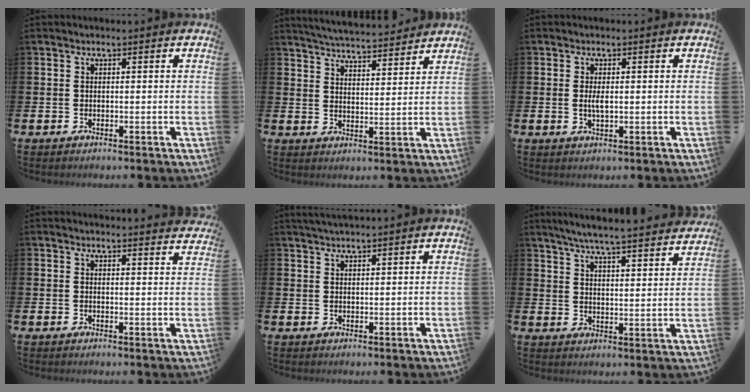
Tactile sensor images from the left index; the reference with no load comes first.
{"total": 5.3, "force": [5.3, 0.2, 0.5], "torque": [-0.023, -0.038, 0.092]}
{"total": 1.9, "force": [0.2, 0.7, 1.8], "torque": [-0.030, 0.000, 0.000]}
{"total": 2.2, "force": [2.2, 0.0, 0.0], "torque": [0.008, -0.016, 0.038]}
{"total": 2.0, "force": [1.9, 0.1, 0.5], "torque": [-0.010, -0.005, 0.035]}
{"total": 6.3, "force": [6.0, -0.1, 1.9], "torque": [-0.051, -0.045, 0.103]}